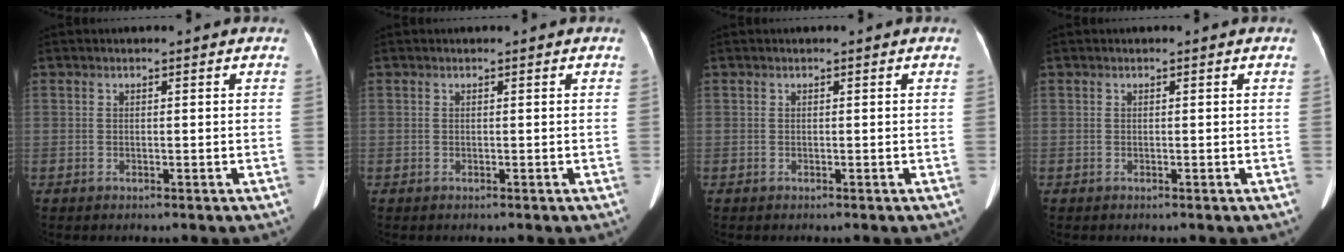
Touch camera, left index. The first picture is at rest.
{"total": 0.0}
{"total": 0.0}
{"total": 0.0}